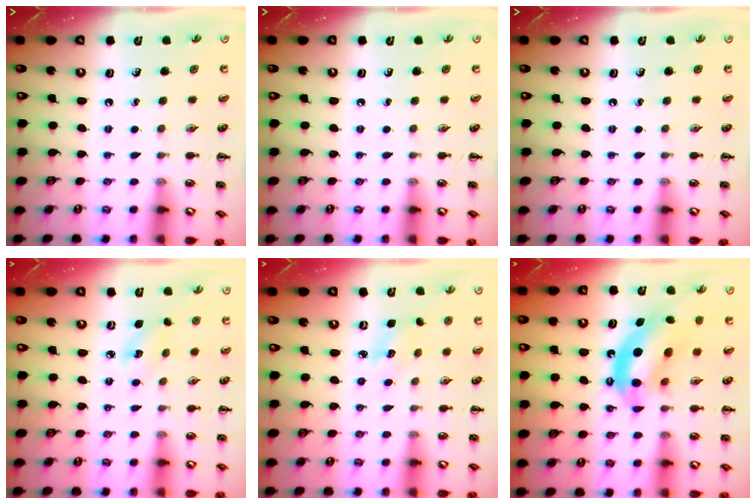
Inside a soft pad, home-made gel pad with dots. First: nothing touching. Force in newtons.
{"total": 0.0}
{"total": 0.0}
{"total": 3.5, "press": 3.5, "slide": 0.8}
{"total": 3.6, "press": 3.4, "slide": 1.0}
{"total": 12.6, "press": 12.1, "slide": 3.4}